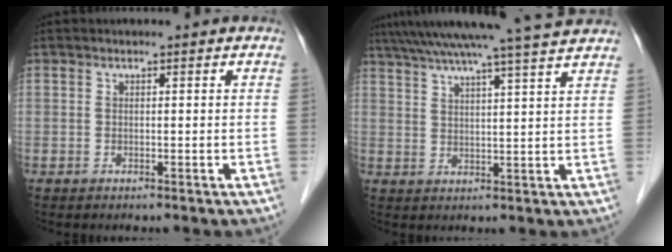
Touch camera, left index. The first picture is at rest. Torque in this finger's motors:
{"motor_torque": [1.15, -0.99, 0.58, 0.12]}